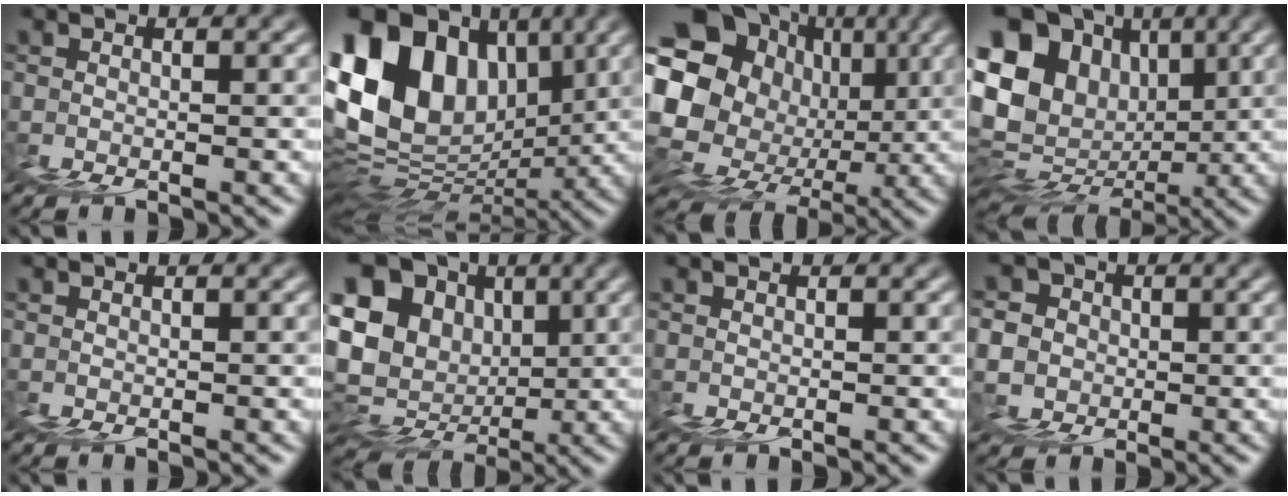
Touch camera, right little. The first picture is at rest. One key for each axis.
{"total": 14.9, "fx": 5.8, "fy": 10.3, "fz": 9.0, "tx": -0.172, "ty": 0.044, "tz": 0.109}
{"total": 17.8, "fx": 3.0, "fy": 15.3, "fz": 8.6, "tx": -0.166, "ty": 0.008, "tz": 0.046}
{"total": 17.1, "fx": 4.3, "fy": 14.1, "fz": 8.6, "tx": -0.176, "ty": 0.038, "tz": 0.086}
{"total": 0.0}
{"total": 15.7, "fx": 4.0, "fy": 14.1, "fz": 5.6, "tx": -0.146, "ty": 0.040, "tz": 0.069}
{"total": 0.0}
{"total": 5.9, "fx": -1.2, "fy": 5.5, "fz": 2.0, "tx": -0.028, "ty": 0.003, "tz": -0.036}